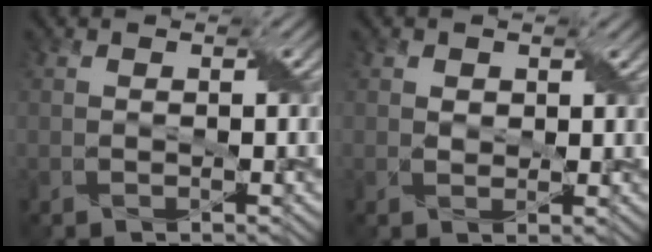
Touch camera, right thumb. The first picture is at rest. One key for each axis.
{"total": 1.5, "fx": 0.8, "fy": 1.2, "fz": 0.6, "tx": -0.019, "ty": -0.001, "tz": 0.013}